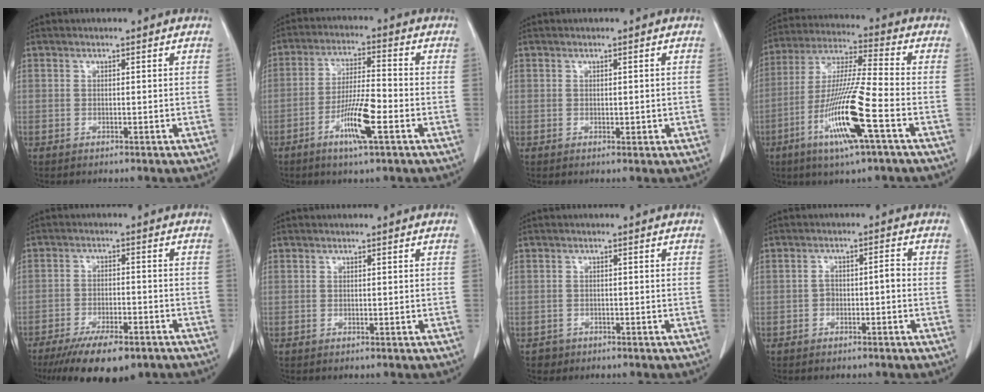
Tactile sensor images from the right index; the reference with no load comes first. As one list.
[{"total": 8.7, "force": [-3.7, 0.6, 7.9], "torque": [-0.150, -0.008, -0.068]}, {"total": 1.3, "force": [-0.1, 0.7, 1.1], "torque": [-0.015, -0.002, 0.002]}, {"total": 15.0, "force": [-5.9, 0.0, 13.8], "torque": [-0.280, -0.018, -0.113]}, {"total": 11.3, "force": [-8.1, 3.5, 7.1], "torque": [-0.108, -0.012, -0.124]}, {"total": 0.0}, {"total": 1.7, "force": [-1.0, 1.4, -0.3], "torque": [-0.002, 0.007, -0.018]}, {"total": 2.6, "force": [-0.9, 1.1, 2.2], "torque": [-0.040, 0.015, -0.012]}]